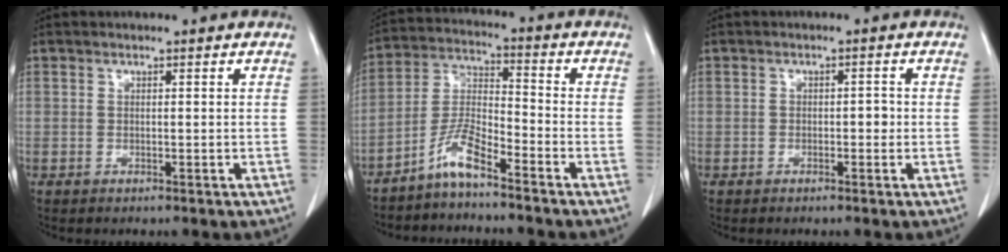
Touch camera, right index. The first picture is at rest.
{"total": 6.6, "force": [-5.0, 0.6, 4.2], "torque": [-0.099, -0.005, -0.104]}
{"total": 1.5, "force": [-0.3, 0.8, 1.3], "torque": [-0.012, 0.007, -0.005]}